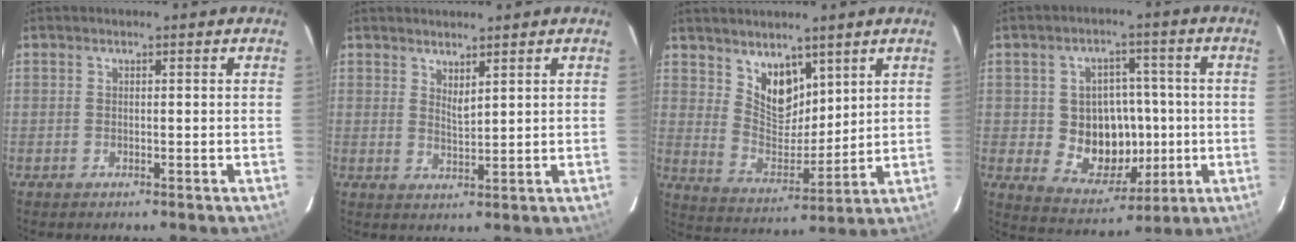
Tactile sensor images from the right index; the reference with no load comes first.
{"total": 2.7, "force": [2.1, 0.5, 1.6], "torque": [-0.027, -0.004, 0.035]}
{"total": 9.0, "force": [6.0, 5.2, 4.4], "torque": [-0.067, -0.003, 0.121]}
{"total": 11.7, "force": [-1.0, 9.8, 6.2], "torque": [-0.126, 0.006, 0.006]}